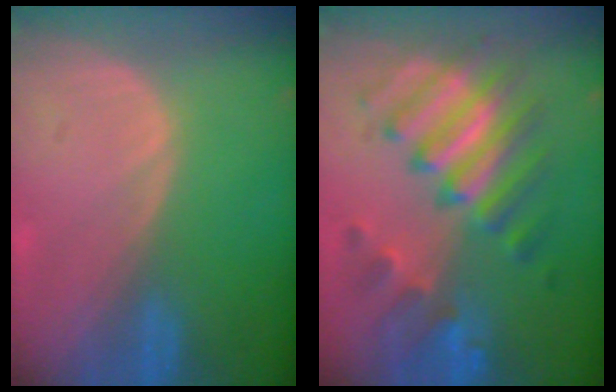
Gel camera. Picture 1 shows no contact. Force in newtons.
{"total": 9.9, "press": 9.9, "slide": 0.7}